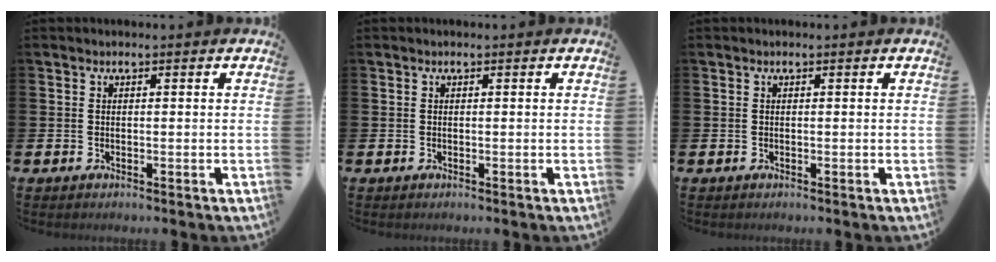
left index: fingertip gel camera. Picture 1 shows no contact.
{"total": 0.0}
{"total": 0.0}